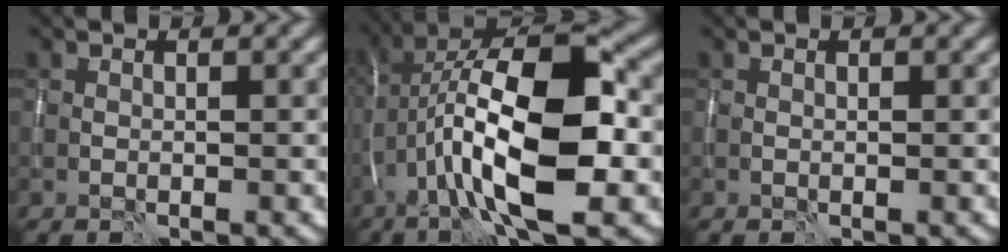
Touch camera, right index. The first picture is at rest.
{"total": 14.0, "force": [-2.9, 5.0, 12.7], "torque": [-0.221, 0.024, -0.059]}
{"total": 0.0}